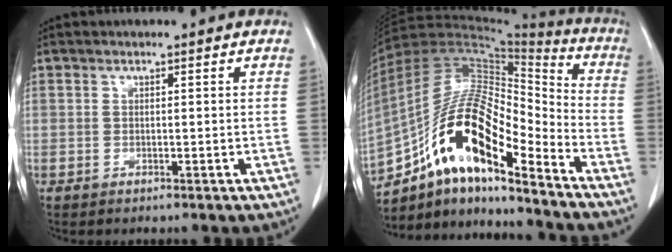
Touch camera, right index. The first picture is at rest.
{"total": 18.4, "force": [-10.9, 4.7, 14.1], "torque": [-0.266, 0.027, -0.188]}